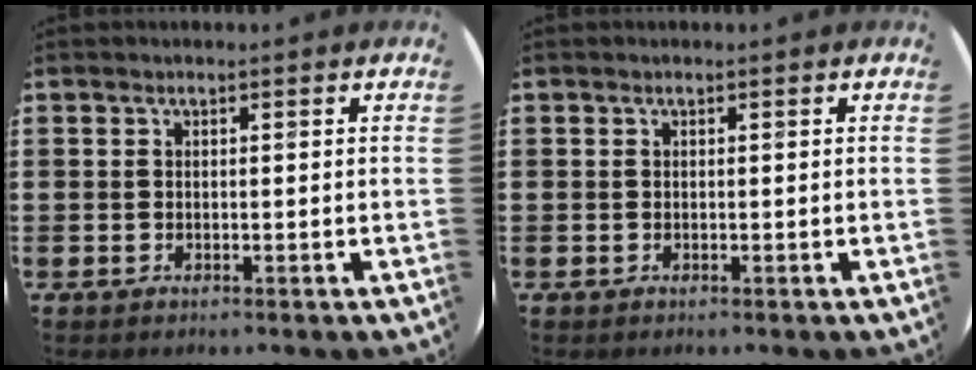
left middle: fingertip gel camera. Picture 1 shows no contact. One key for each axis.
{"total": 0.0}